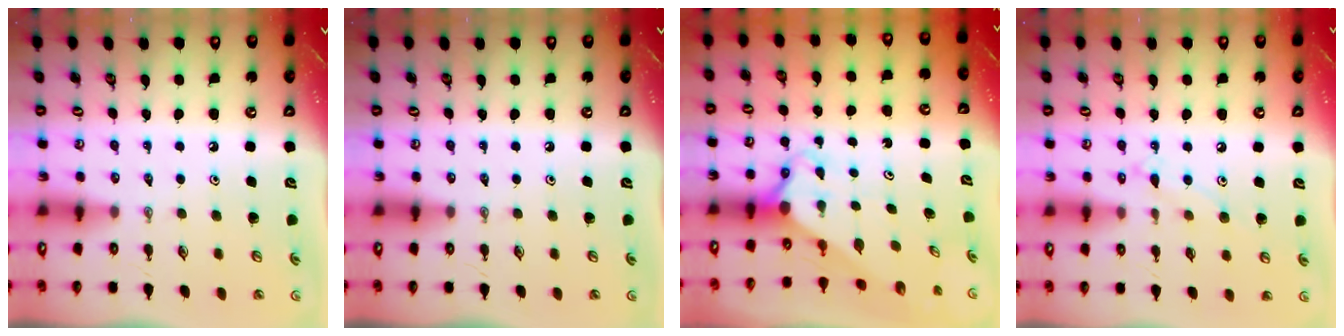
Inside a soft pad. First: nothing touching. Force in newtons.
{"total": 0.0}
{"total": 2.9, "press": 2.9, "slide": 0.2}
{"total": 7.7, "press": 7.7, "slide": 0.5}